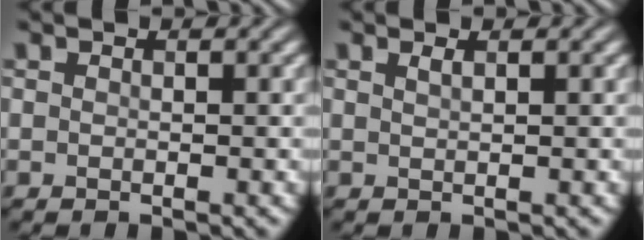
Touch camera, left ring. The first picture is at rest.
{"total": 0.7, "force": [0.5, 0.2, 0.5], "torque": [-0.007, 0.002, 0.008]}